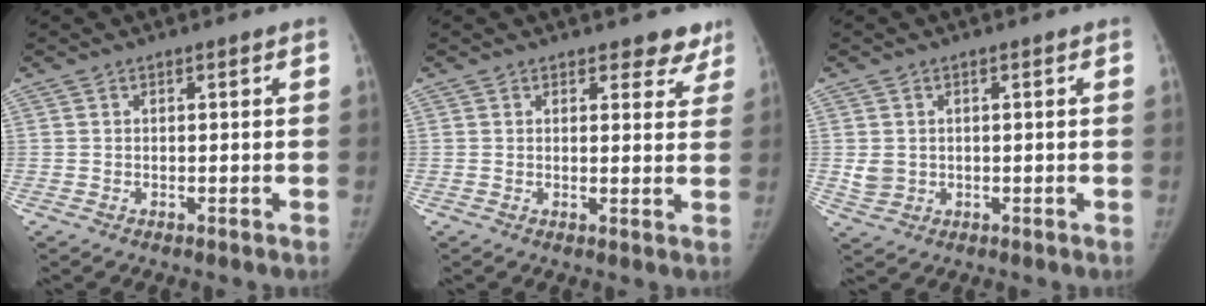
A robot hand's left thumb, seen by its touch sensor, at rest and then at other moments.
{"total": 5.0, "force": [4.2, 2.5, 1.1], "torque": [0.025, -0.024, 0.037]}
{"total": 3.0, "force": [0.2, 2.6, 1.4], "torque": [-0.020, -0.004, 0.013]}